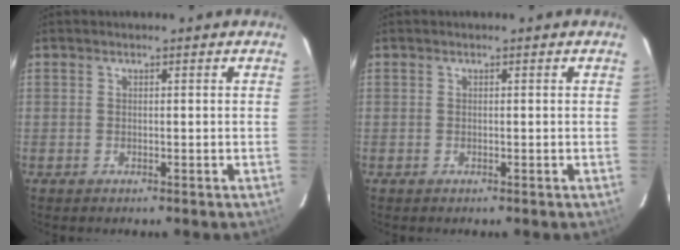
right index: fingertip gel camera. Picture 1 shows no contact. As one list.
[{"total": 0.0}]